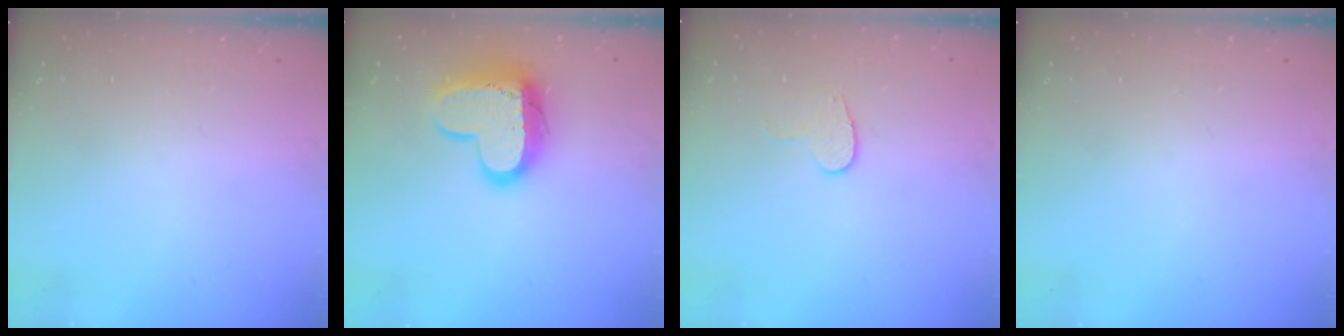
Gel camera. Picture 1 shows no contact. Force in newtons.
{"total": 14.3, "press": 14.3, "slide": 1.2}
{"total": 7.7, "press": 7.6, "slide": 0.5}
{"total": 0.0}